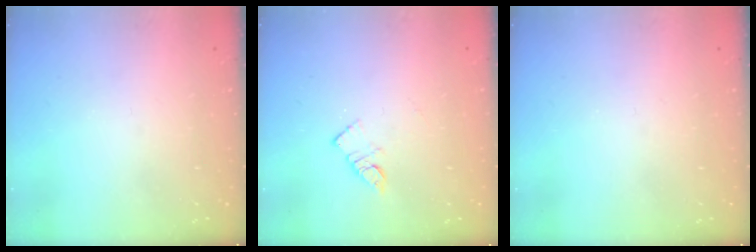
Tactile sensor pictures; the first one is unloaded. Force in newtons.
{"total": 4.9, "press": 4.9, "slide": 0.2}
{"total": 0.0}